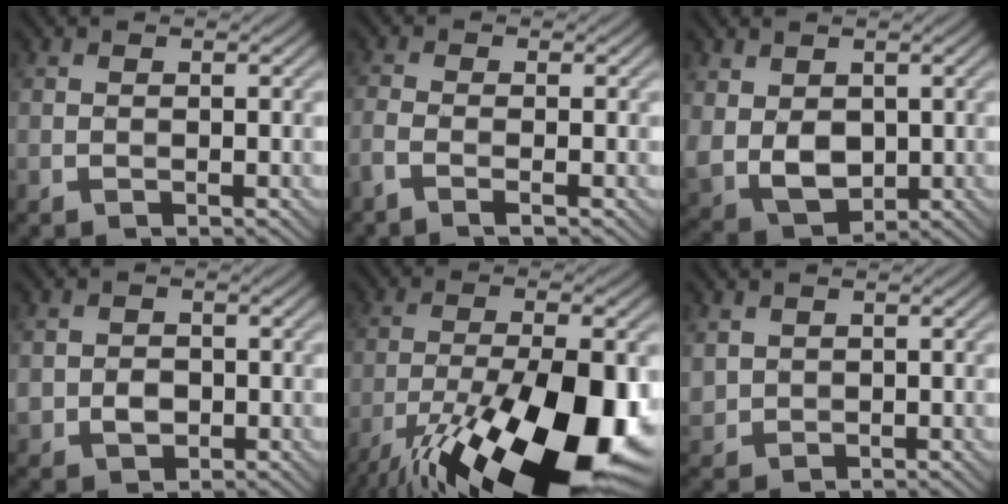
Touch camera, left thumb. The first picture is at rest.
{"total": 2.5, "force": [-1.6, 0.3, 1.9], "torque": [-0.043, -0.003, -0.044]}
{"total": 6.6, "force": [0.9, 4.6, 4.5], "torque": [-0.125, -0.014, 0.027]}
{"total": 2.8, "force": [-0.5, 2.4, 1.4], "torque": [-0.030, -0.008, -0.010]}
{"total": 21.0, "force": [-10.9, 7.0, 16.5], "torque": [-0.278, -0.028, -0.173]}
{"total": 1.9, "force": [0.9, 1.5, 0.6], "torque": [-0.024, -0.003, 0.023]}